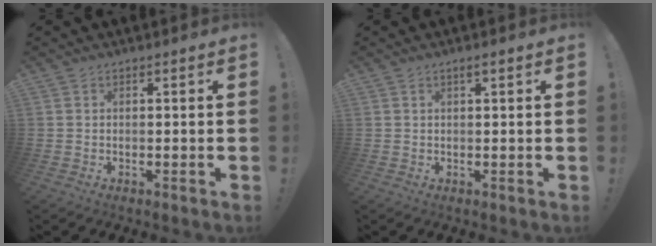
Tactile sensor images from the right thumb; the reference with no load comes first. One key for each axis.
{"total": 1.6, "fx": 0.7, "fy": 0.2, "fz": 1.4, "tx": -0.020, "ty": -0.002, "tz": 0.009}